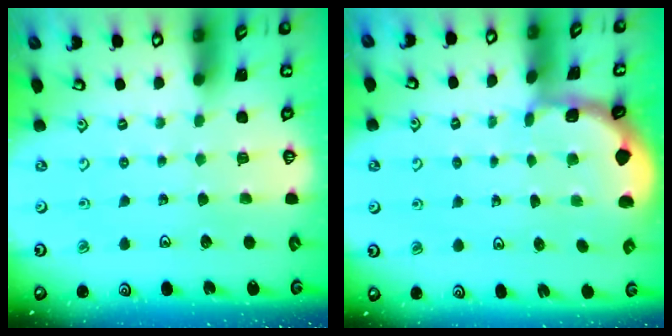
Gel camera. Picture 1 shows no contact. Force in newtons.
{"total": 1.6, "press": 1.5, "slide": 0.3}